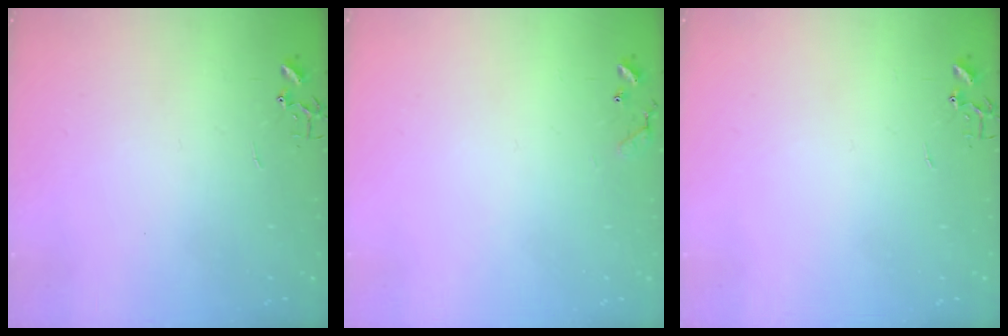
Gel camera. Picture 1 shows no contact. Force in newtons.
{"total": 7.7, "press": 7.7, "slide": 0.5}
{"total": 0.0}